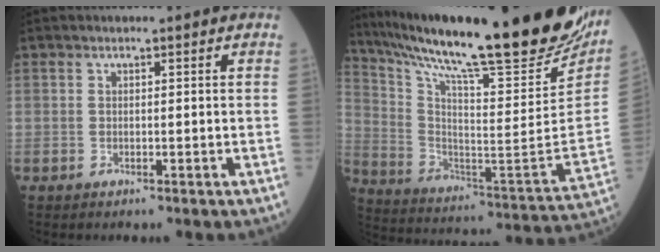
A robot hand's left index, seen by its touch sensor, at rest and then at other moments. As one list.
[{"total": 32.2, "force": [26.0, 2.2, 18.9], "torque": [-0.326, -0.080, 0.378]}]